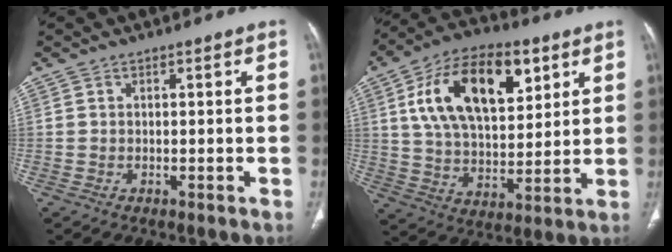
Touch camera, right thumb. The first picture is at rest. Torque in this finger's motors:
{"motor_torque": [-1.27, 2.11, 1.17, 1.45, 0.21]}